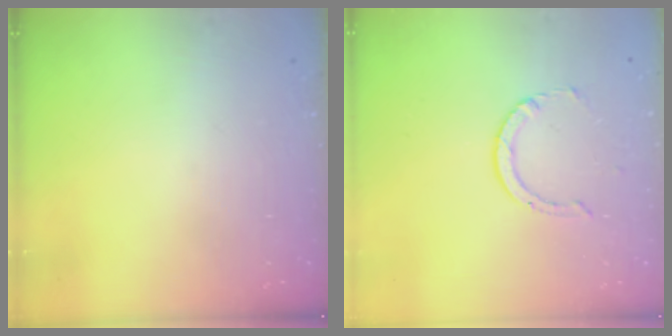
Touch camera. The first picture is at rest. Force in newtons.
{"total": 3.3, "press": 3.3, "slide": 0.3}